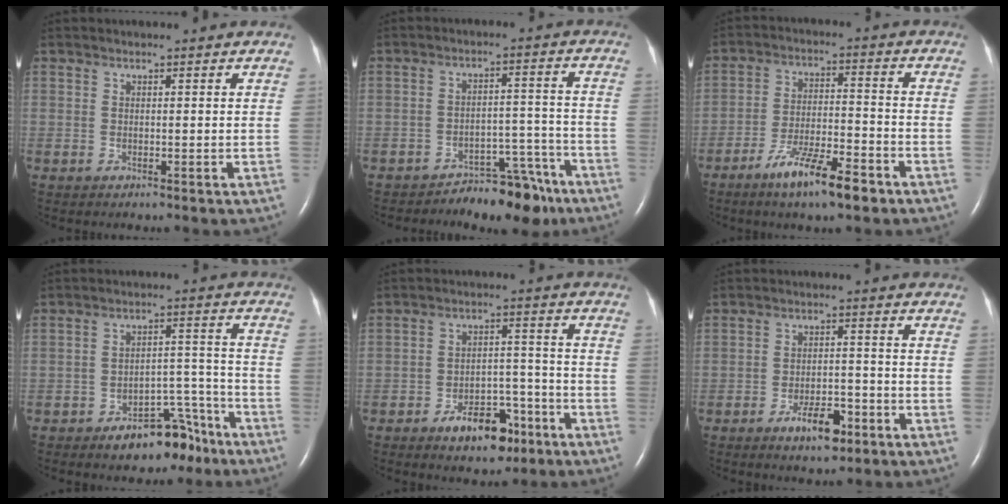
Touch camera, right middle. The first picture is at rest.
{"total": 7.8, "force": [-6.7, 2.9, 2.6], "torque": [-0.015, 0.044, -0.102]}
{"total": 10.0, "force": [-6.6, 1.6, 7.3], "torque": [-0.135, -0.011, -0.113]}
{"total": 9.1, "force": [-6.6, 4.0, 4.8], "torque": [-0.053, 0.028, -0.096]}
{"total": 8.5, "force": [-5.4, 4.2, 5.1], "torque": [-0.074, 0.017, -0.079]}
{"total": 5.9, "force": [-3.5, 2.2, 4.2], "torque": [-0.070, 0.001, -0.053]}